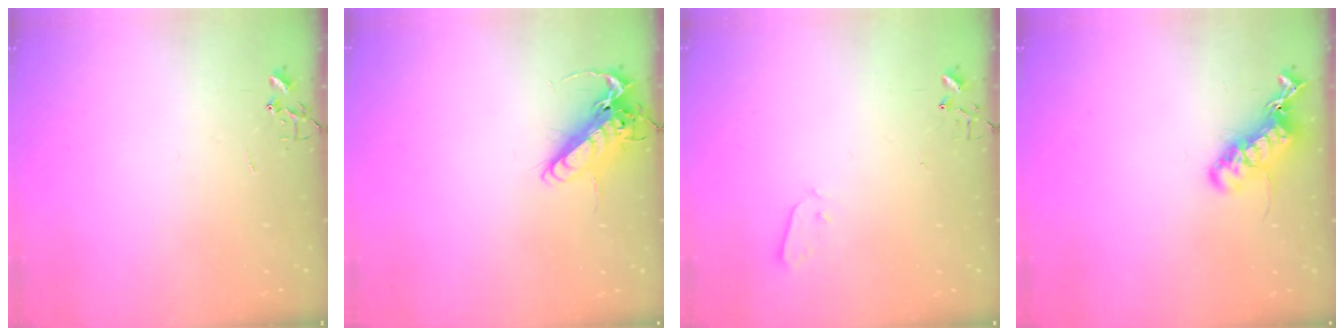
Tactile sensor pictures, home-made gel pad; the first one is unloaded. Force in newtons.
{"total": 13.8, "press": 13.6, "slide": 2.3}
{"total": 3.5, "press": 3.5, "slide": 0.3}
{"total": 16.7, "press": 16.6, "slide": 1.2}